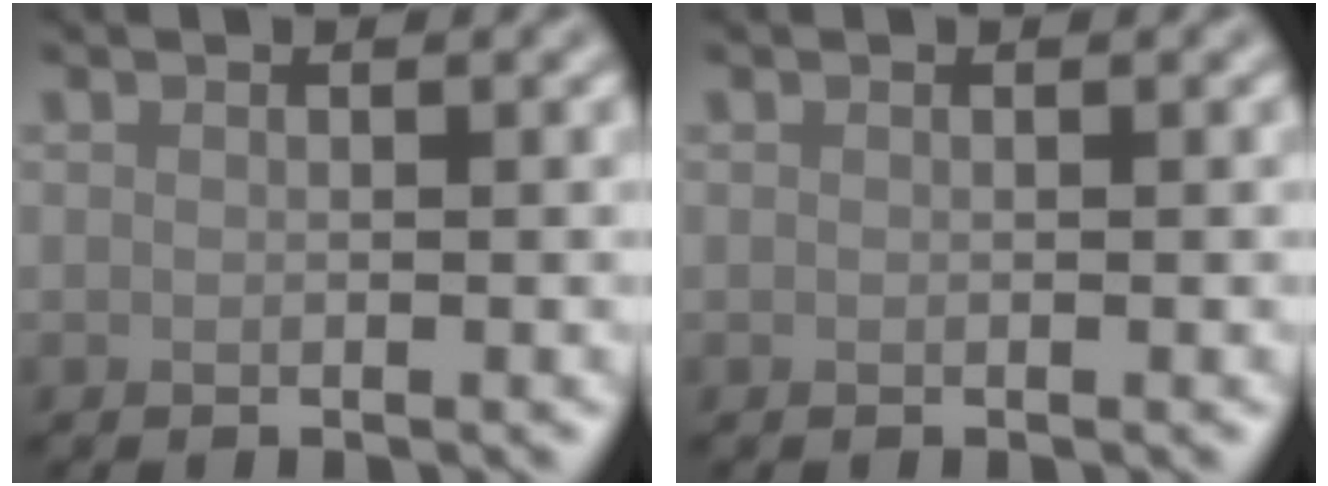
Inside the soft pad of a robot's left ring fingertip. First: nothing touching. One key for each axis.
{"total": 0.0}